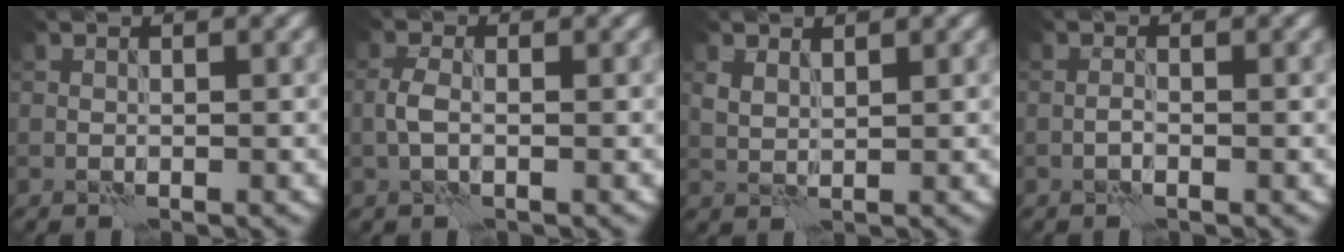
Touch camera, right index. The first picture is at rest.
{"total": 1.9, "force": [-0.7, 0.9, 1.6], "torque": [-0.034, 0.001, -0.018]}
{"total": 1.5, "force": [1.0, 0.7, 0.8], "torque": [-0.021, 0.000, 0.023]}
{"total": 0.9, "force": [-0.6, 0.2, 0.6], "torque": [-0.012, 0.004, -0.015]}